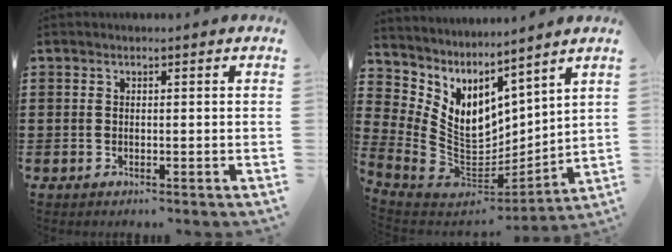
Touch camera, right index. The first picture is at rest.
{"total": 8.4, "force": [2.7, 6.3, 4.9], "torque": [-0.138, -0.045, 0.056]}